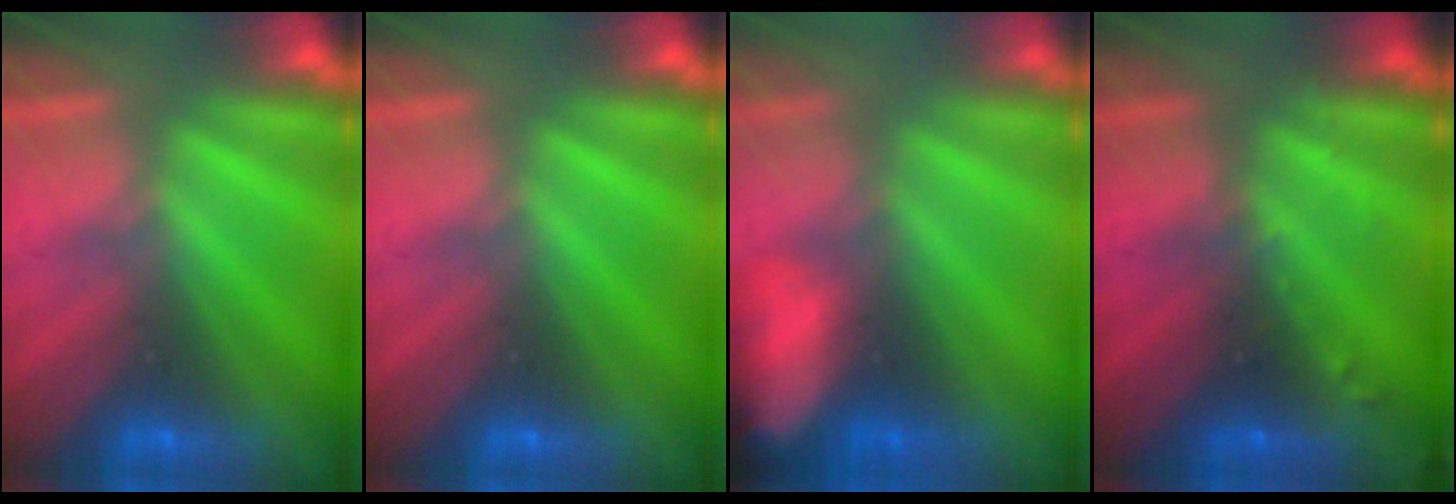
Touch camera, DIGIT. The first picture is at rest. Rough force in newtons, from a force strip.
{"total": 0.0}
{"total": 8.3}
{"total": 2.9}